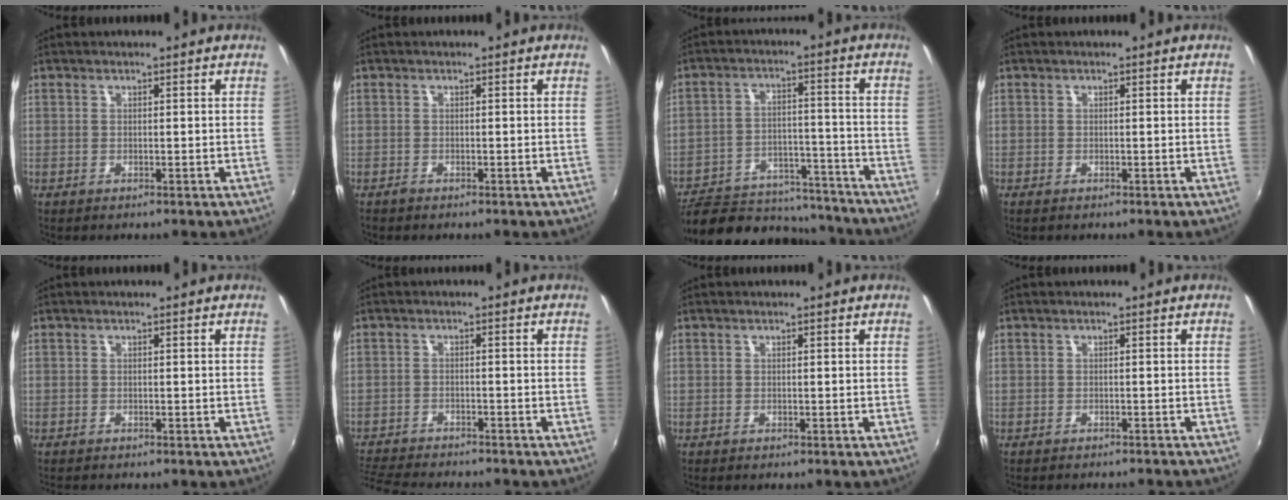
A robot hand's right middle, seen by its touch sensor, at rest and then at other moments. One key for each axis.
{"total": 0.6, "fx": -0.6, "fy": 0.2, "fz": 0.1, "tx": -0.003, "ty": -0.003, "tz": -0.014}
{"total": 23.2, "fx": -20.1, "fy": 7.8, "fz": 8.4, "tx": -0.164, "ty": 0.010, "tz": -0.268}
{"total": 0.0}
{"total": 0.8, "fx": -0.8, "fy": 0.1, "fz": 0.3, "tx": -0.006, "ty": -0.008, "tz": -0.013}
{"total": 9.5, "fx": -8.8, "fy": 1.5, "fz": 3.3, "tx": -0.094, "ty": -0.019, "tz": -0.149}
{"total": 0.0}
{"total": 4.5, "fx": -4.1, "fy": 0.7, "fz": 1.7, "tx": -0.040, "ty": -0.013, "tz": -0.056}